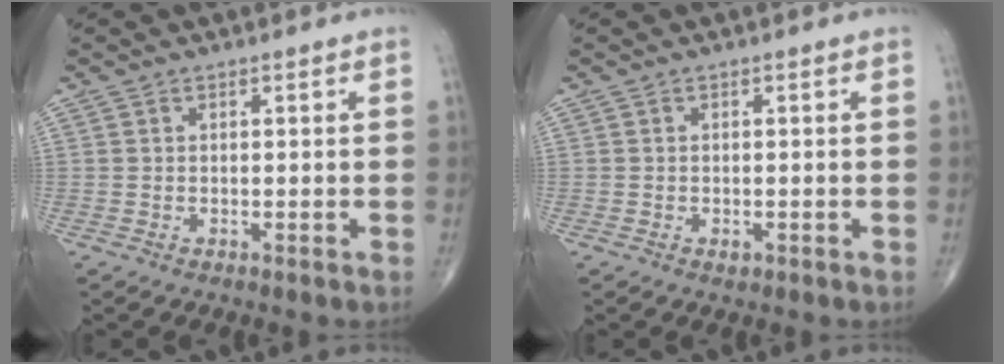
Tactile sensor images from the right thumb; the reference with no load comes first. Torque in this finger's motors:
{"motor_torque": [2.08, 1.30, -0.06, -0.19, 0.02]}